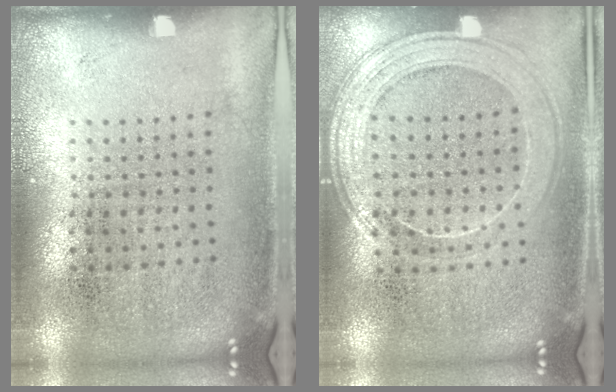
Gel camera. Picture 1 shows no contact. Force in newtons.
{"total": 1.6, "press": 1.5, "slide": 0.4}